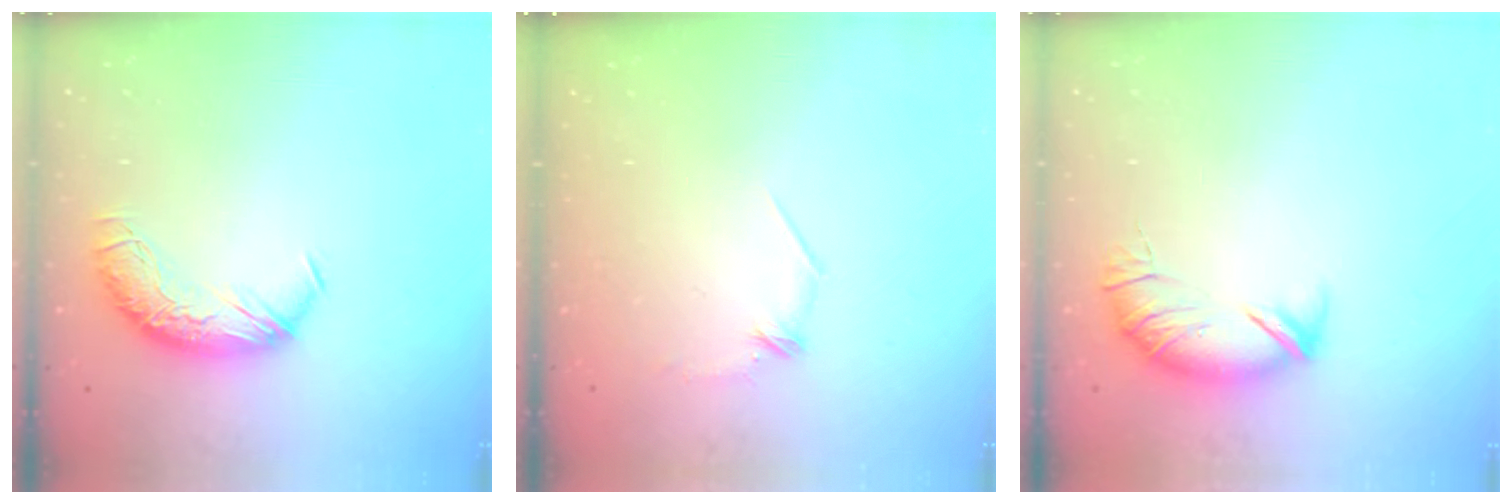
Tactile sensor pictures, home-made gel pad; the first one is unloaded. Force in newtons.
{"total": 6.8, "press": 6.7, "slide": 0.8}
{"total": 4.3, "press": 3.8, "slide": 1.9}